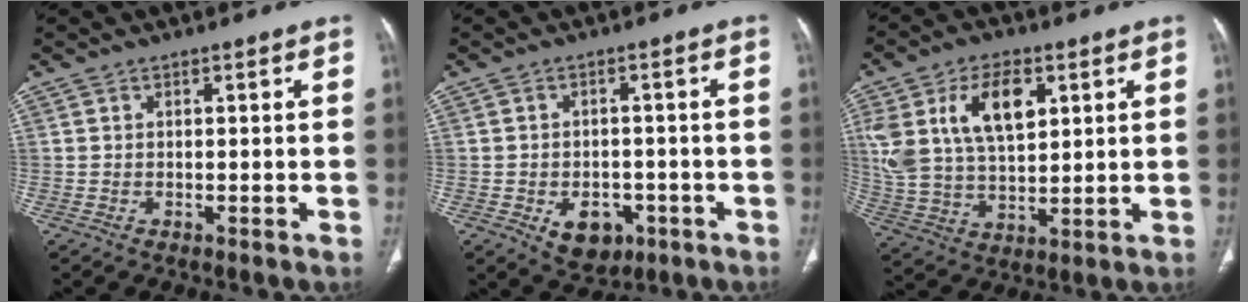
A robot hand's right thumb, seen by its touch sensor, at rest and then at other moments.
{"total": 7.1, "force": [-2.9, 5.0, 4.0], "torque": [-0.036, 0.014, -0.029]}
{"total": 16.7, "force": [5.9, 9.5, 12.4], "torque": [-0.227, -0.010, 0.119]}